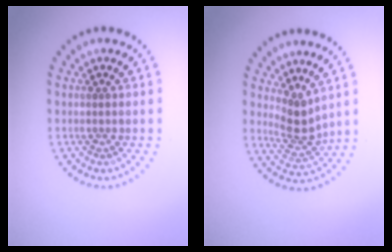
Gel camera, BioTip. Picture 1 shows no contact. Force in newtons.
{"total": 2.7, "press": 1.9, "slide": 1.9}